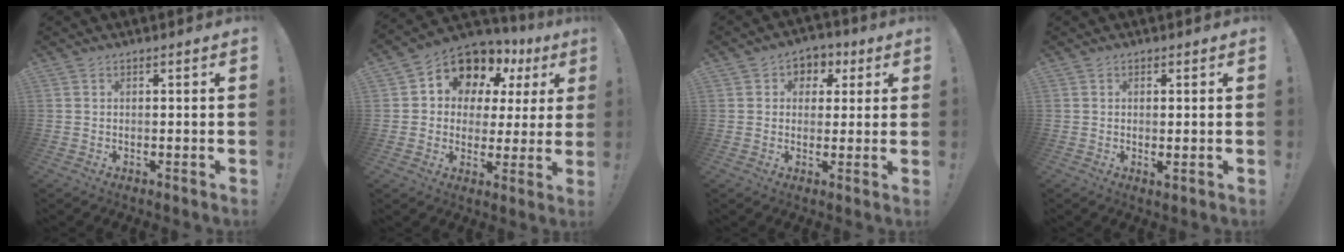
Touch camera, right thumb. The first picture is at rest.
{"total": 10.9, "force": [7.0, 7.1, 4.3], "torque": [-0.068, -0.061, 0.128]}
{"total": 5.2, "force": [0.5, 5.0, 1.4], "torque": [-0.008, 0.003, 0.011]}
{"total": 1.5, "force": [0.1, 0.3, 1.5], "torque": [-0.023, -0.002, 0.002]}